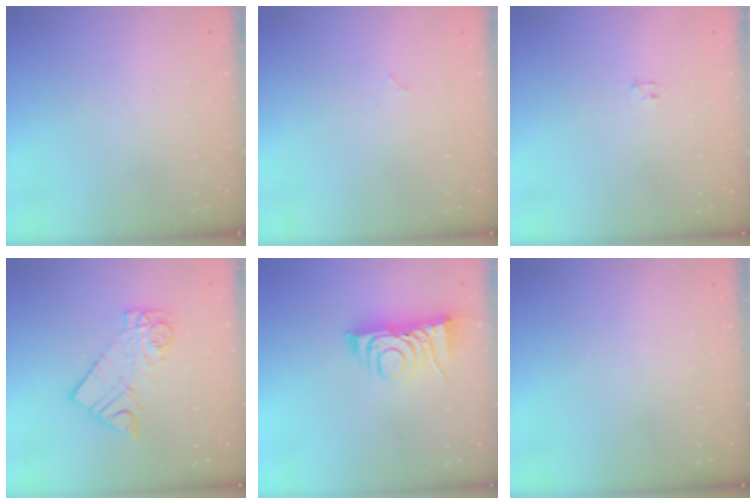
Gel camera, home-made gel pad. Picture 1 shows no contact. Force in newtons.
{"total": 1.8, "press": 1.8, "slide": 0.3}
{"total": 2.4, "press": 2.3, "slide": 0.4}
{"total": 10.5, "press": 10.4, "slide": 0.9}
{"total": 7.3, "press": 7.3, "slide": 0.6}
{"total": 0.0}